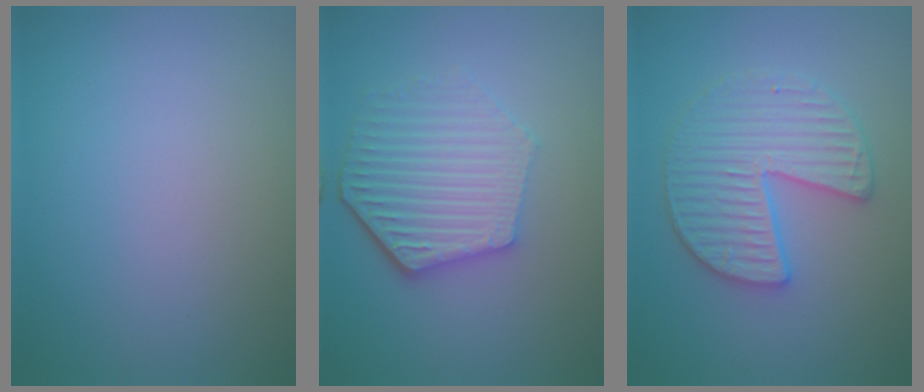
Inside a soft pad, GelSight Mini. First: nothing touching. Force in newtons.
{"total": 6.0, "press": 4.5, "slide": 3.9}
{"total": 4.3, "press": 4.3, "slide": 0.6}